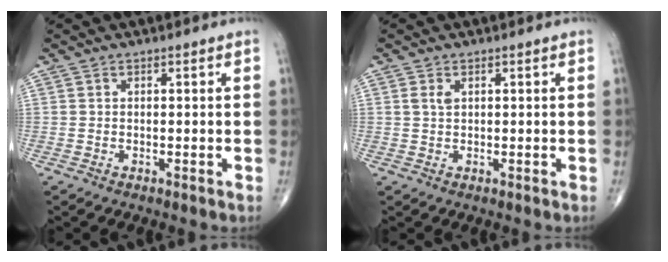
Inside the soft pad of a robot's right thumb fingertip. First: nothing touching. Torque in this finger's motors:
{"motor_torque": [-0.02, -0.15, 0.24, -0.02, 0.00]}